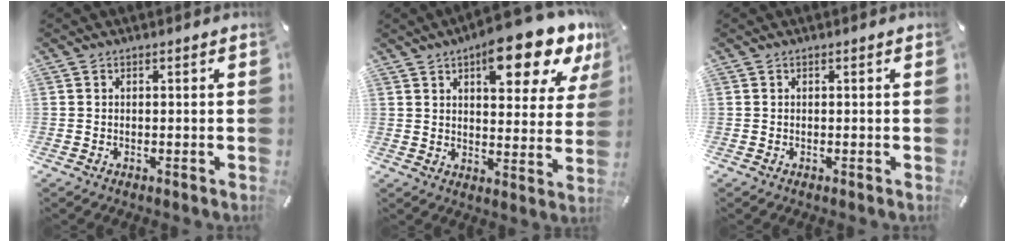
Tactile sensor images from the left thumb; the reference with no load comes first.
{"total": 14.8, "force": [9.9, 5.4, 9.5], "torque": [-0.121, -0.062, 0.161]}
{"total": 0.0}